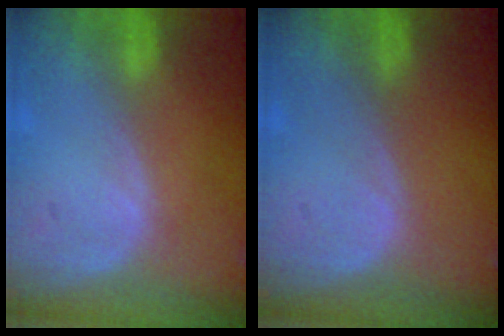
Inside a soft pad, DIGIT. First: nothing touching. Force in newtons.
{"total": 0.0}